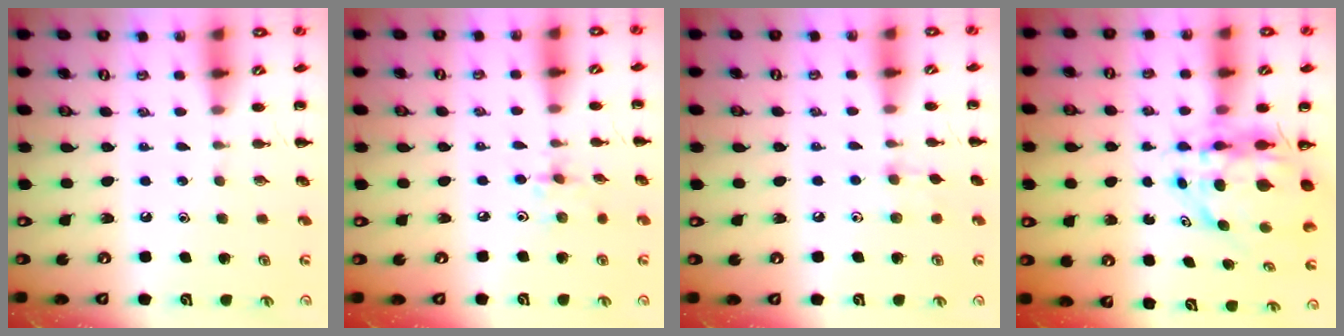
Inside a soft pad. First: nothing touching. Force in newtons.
{"total": 2.4, "press": 2.4, "slide": 0.5}
{"total": 5.5, "press": 5.3, "slide": 1.6}
{"total": 7.6, "press": 7.1, "slide": 2.7}